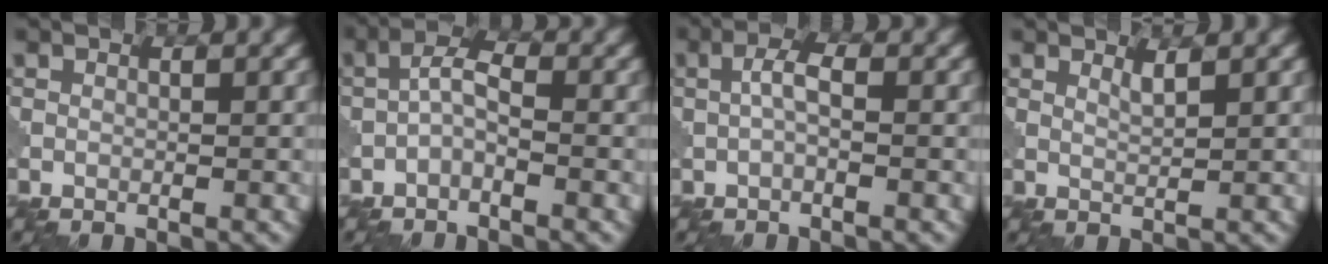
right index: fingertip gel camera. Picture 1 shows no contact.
{"total": 2.2, "force": [-1.0, 0.7, 1.8], "torque": [-0.037, 0.011, -0.027]}
{"total": 2.1, "force": [-0.1, 0.7, 1.9], "torque": [-0.041, 0.008, -0.007]}
{"total": 1.1, "force": [0.8, 0.1, 0.7], "torque": [-0.015, -0.001, 0.014]}